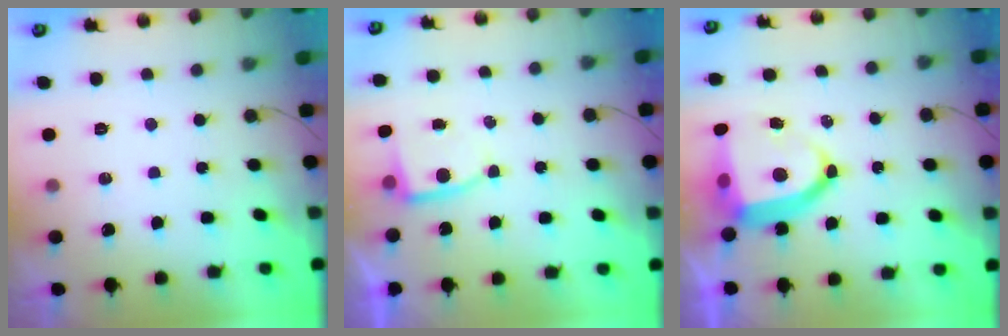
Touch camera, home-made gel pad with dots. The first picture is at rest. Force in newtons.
{"total": 3.1, "press": 3.0, "slide": 0.3}
{"total": 11.8, "press": 11.7, "slide": 1.5}